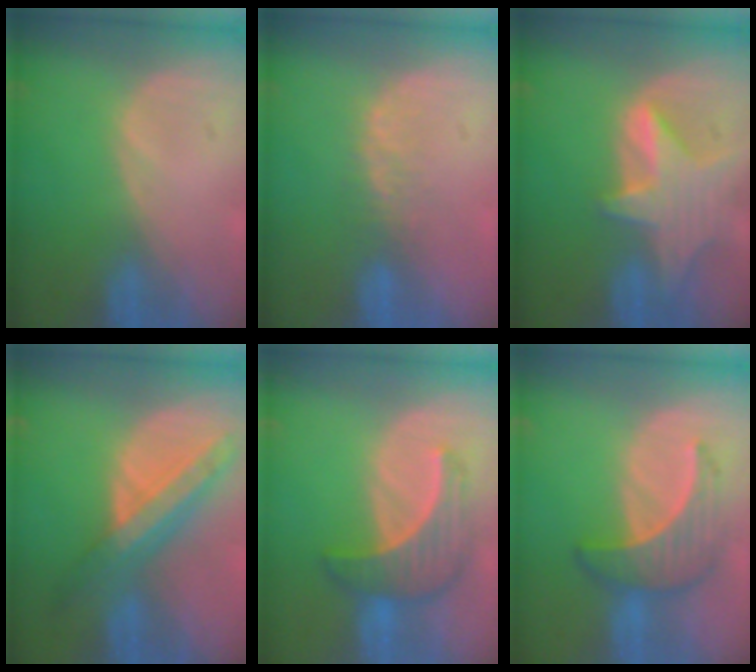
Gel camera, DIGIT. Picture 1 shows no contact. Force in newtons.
{"total": 2.8, "press": 2.4, "slide": 1.5}
{"total": 7.4, "press": 6.9, "slide": 2.5}
{"total": 8.7, "press": 7.5, "slide": 4.4}
{"total": 6.7, "press": 6.7, "slide": 0.7}
{"total": 6.5, "press": 6.4, "slide": 1.1}